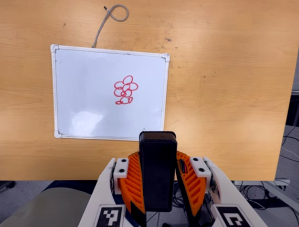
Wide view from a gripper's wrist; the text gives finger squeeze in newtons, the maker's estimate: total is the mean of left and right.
{"total": 8.9, "left": 6.9, "right": 10.9}